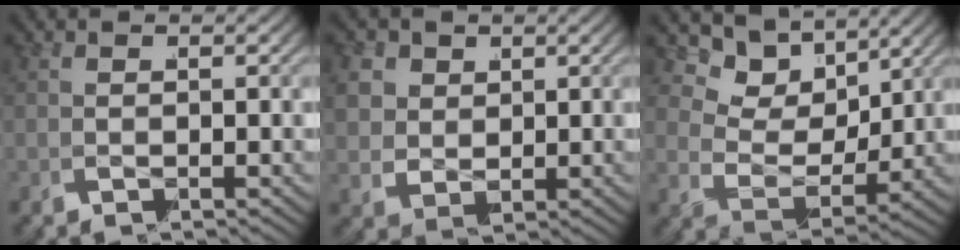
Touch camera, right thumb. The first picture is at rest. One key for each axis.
{"total": 3.8, "fx": 1.0, "fy": 3.4, "fz": 1.4, "tx": -0.042, "ty": -0.016, "tz": 0.026}
{"total": 7.2, "fx": 2.6, "fy": 4.7, "fz": 4.9, "tx": -0.097, "ty": 0.001, "tz": 0.038}